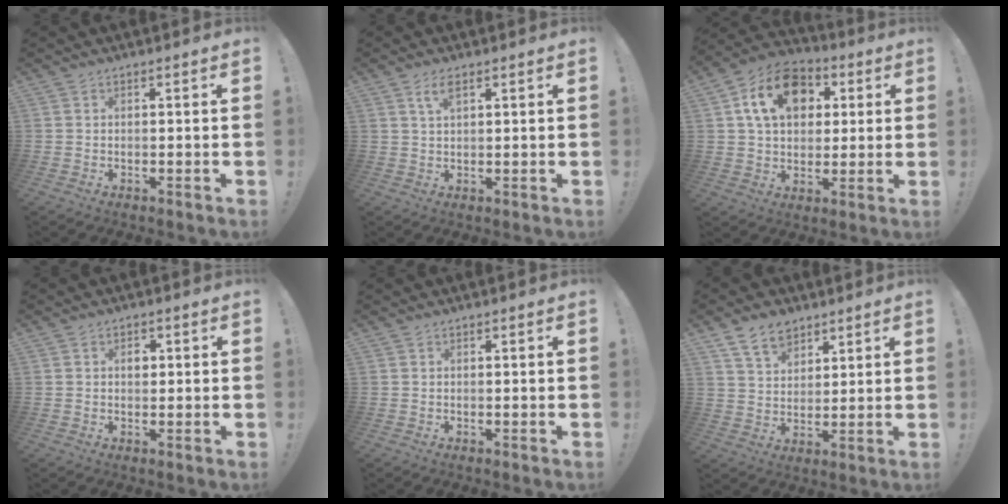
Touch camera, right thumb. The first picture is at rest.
{"total": 3.6, "force": [1.9, 1.2, 2.7], "torque": [-0.046, -0.004, 0.033]}
{"total": 15.9, "force": [5.4, 11.4, 9.7], "torque": [-0.140, -0.010, 0.103]}
{"total": 2.4, "force": [0.3, 1.8, 1.5], "torque": [-0.013, -0.001, -0.002]}
{"total": 0.0}
{"total": 9.6, "force": [6.5, 5.9, 4.0], "torque": [-0.065, -0.030, 0.124]}